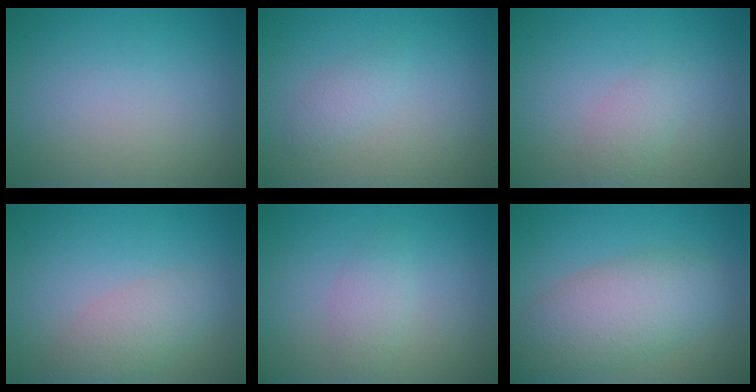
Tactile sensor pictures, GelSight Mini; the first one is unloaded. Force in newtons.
{"total": 1.3, "press": 1.3, "slide": 0.1}
{"total": 1.6, "press": 1.6, "slide": 0.0}
{"total": 2.9, "press": 2.9, "slide": 0.2}
{"total": 1.7, "press": 1.7, "slide": 0.0}
{"total": 6.6, "press": 6.6, "slide": 0.4}